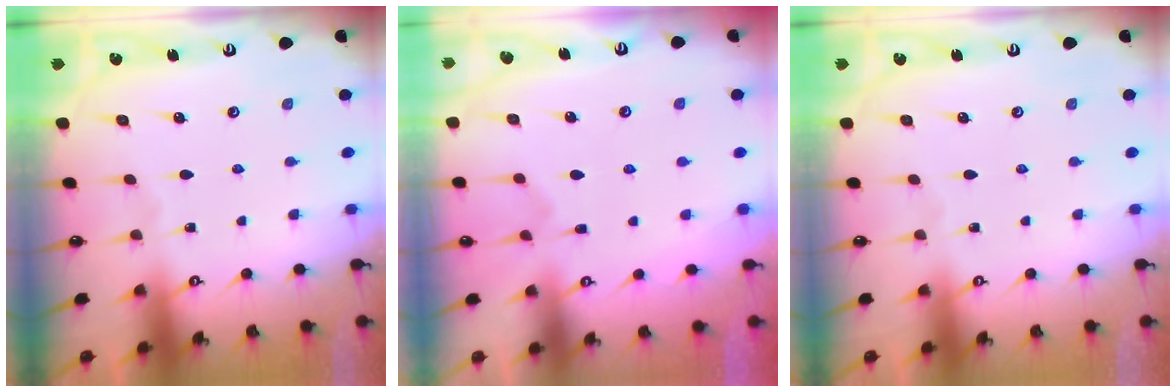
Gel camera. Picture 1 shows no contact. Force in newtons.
{"total": 2.9, "press": 2.7, "slide": 1.2}
{"total": 0.0}